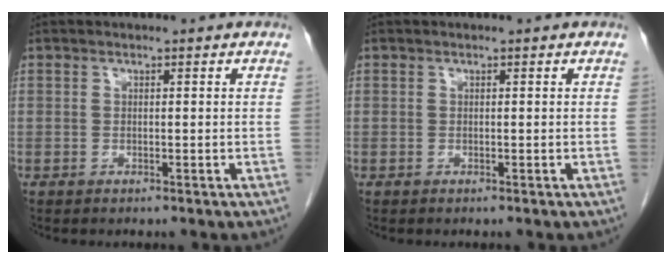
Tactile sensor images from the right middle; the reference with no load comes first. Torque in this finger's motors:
{"motor_torque": [0.00, 0.00, 0.00, -0.02]}